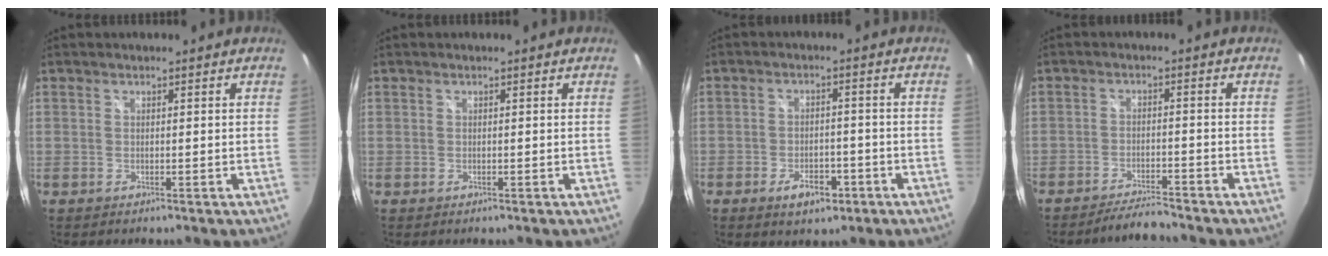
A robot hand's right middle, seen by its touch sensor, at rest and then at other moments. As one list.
[{"total": 0.0}, {"total": 5.6, "force": [-3.2, 3.1, 3.4], "torque": [-0.070, 0.001, -0.043]}, {"total": 5.6, "force": [-5.4, 0.2, 1.5], "torque": [-0.044, 0.000, -0.088]}]